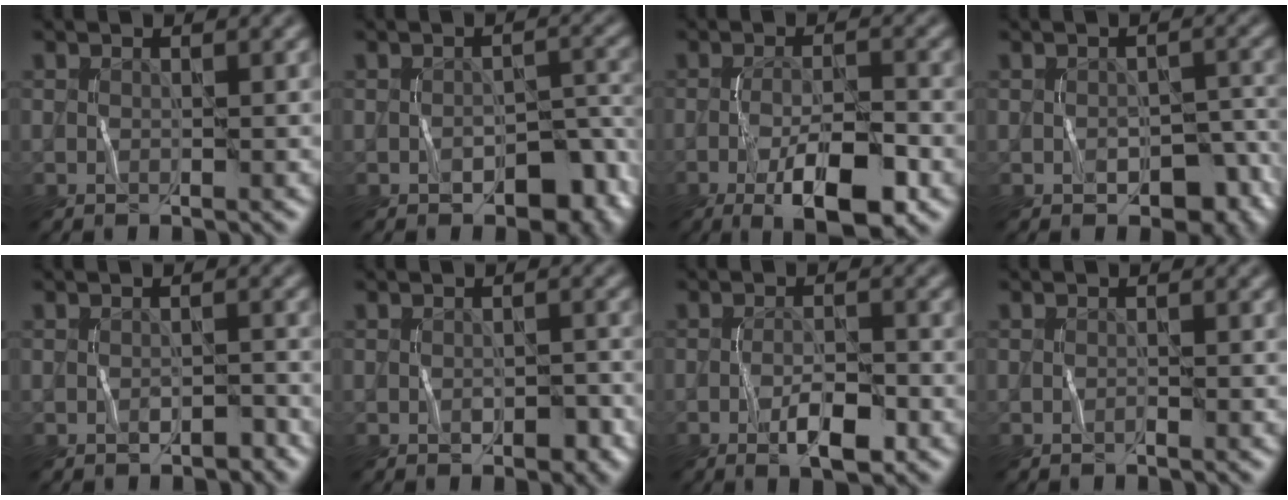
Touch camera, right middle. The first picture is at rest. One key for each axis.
{"total": 5.2, "fx": -2.6, "fy": 3.1, "fz": 3.3, "tx": -0.040, "ty": 0.004, "tz": -0.032}
{"total": 7.7, "fx": -3.2, "fy": 2.2, "fz": 6.7, "tx": -0.111, "ty": -0.003, "tz": -0.049}
{"total": 4.7, "fx": -2.3, "fy": 3.1, "fz": 2.8, "tx": -0.035, "ty": -0.002, "tz": -0.026}
{"total": 1.1, "fx": -0.7, "fy": 0.6, "fz": 0.5, "tx": -0.008, "ty": 0.002, "tz": -0.008}
{"total": 1.6, "fx": -0.7, "fy": 1.0, "fz": 1.1, "tx": -0.018, "ty": -0.001, "tz": -0.008}
{"total": 3.6, "fx": -1.6, "fy": 1.1, "fz": 3.1, "tx": -0.057, "ty": 0.000, "tz": -0.026}
{"total": 0.0}